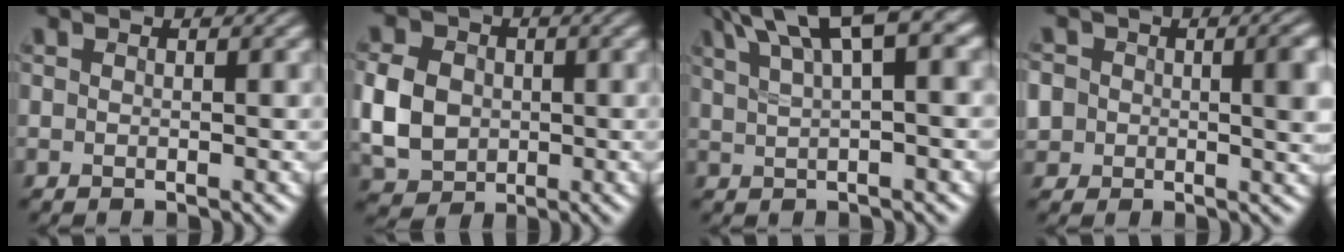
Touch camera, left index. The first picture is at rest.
{"total": 6.1, "force": [-0.2, 5.0, 3.5], "torque": [-0.084, 0.003, -0.010]}
{"total": 8.0, "force": [4.7, 2.1, 6.2], "torque": [-0.102, 0.028, 0.083]}
{"total": 7.2, "force": [0.2, 5.5, 4.6], "torque": [-0.060, 0.001, 0.000]}